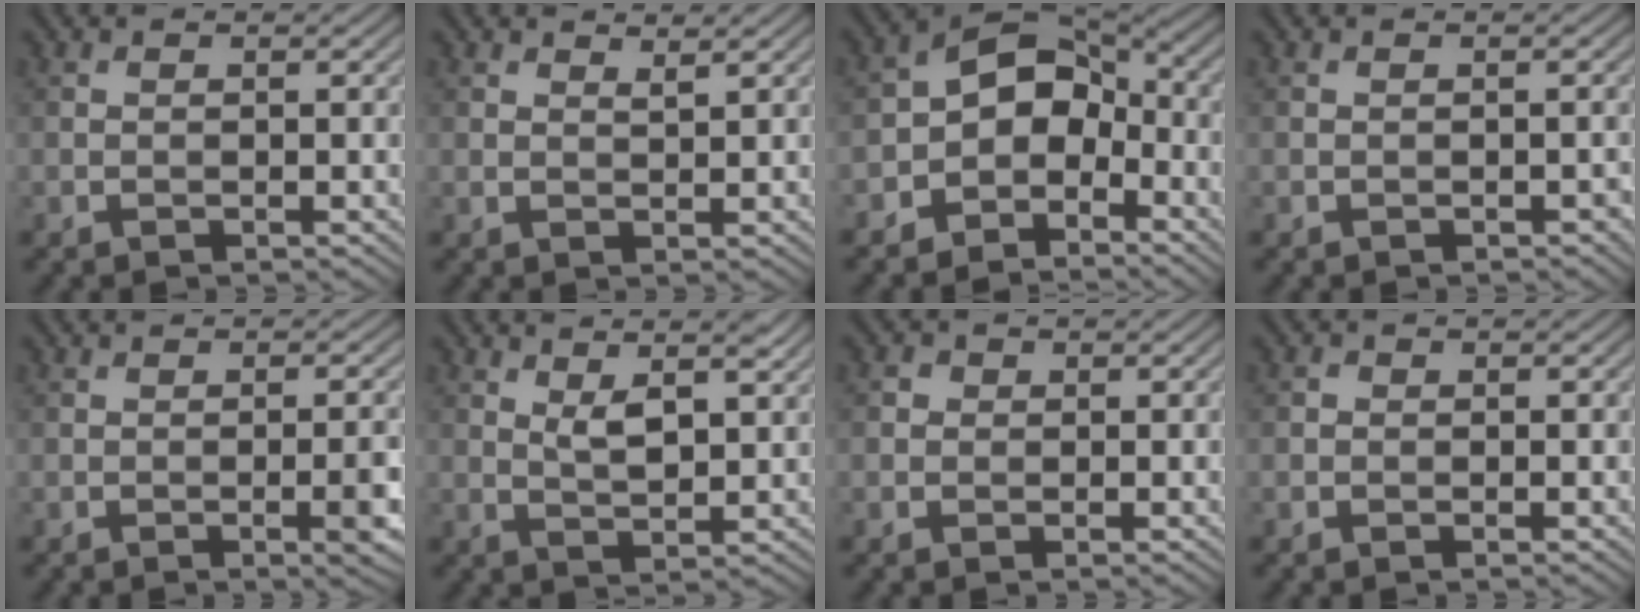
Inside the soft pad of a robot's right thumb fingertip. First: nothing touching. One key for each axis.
{"total": 1.4, "fx": 1.2, "fy": 0.2, "fz": 0.6, "tx": -0.017, "ty": -0.002, "tz": 0.023}
{"total": 7.6, "fx": -3.1, "fy": 5.2, "fz": 4.5, "tx": -0.070, "ty": 0.002, "tz": -0.071}
{"total": 0.5, "fx": -0.3, "fy": 0.2, "fz": 0.3, "tx": -0.003, "ty": -0.002, "tz": -0.003}
{"total": 2.7, "fx": -0.8, "fy": 0.3, "fz": 2.5, "tx": -0.039, "ty": 0.004, "tz": -0.013}
{"total": 4.3, "fx": 2.2, "fy": 1.5, "fz": 3.3, "tx": -0.072, "ty": -0.006, "tz": 0.043}
{"total": 1.2, "fx": 0.1, "fy": 1.2, "fz": 0.3, "tx": -0.002, "ty": -0.002, "tz": -0.003}
{"total": 0.6, "fx": -0.1, "fy": 0.6, "fz": 0.1, "tx": 0.001, "ty": -0.004, "tz": -0.005}